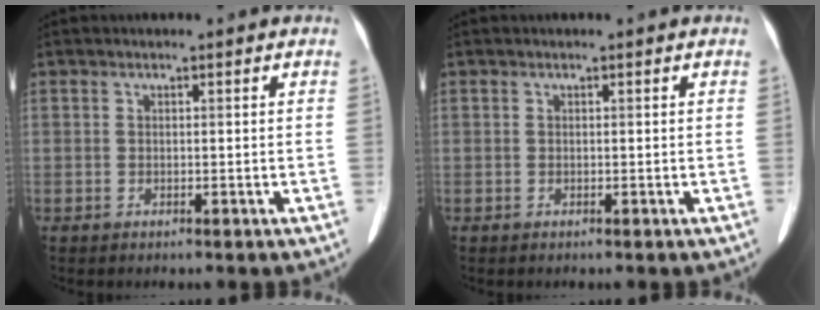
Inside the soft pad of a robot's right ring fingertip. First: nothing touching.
{"total": 0.0}